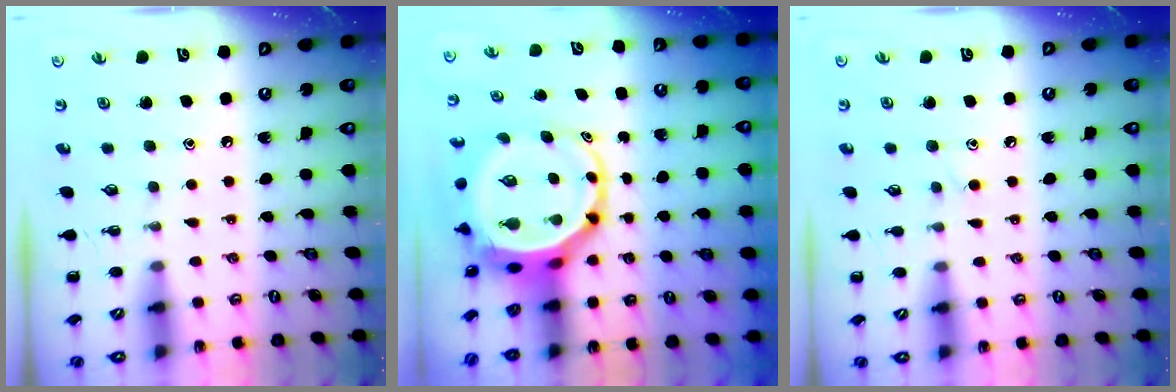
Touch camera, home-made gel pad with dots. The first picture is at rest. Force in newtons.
{"total": 7.2, "press": 6.8, "slide": 2.2}
{"total": 6.4, "press": 6.0, "slide": 2.3}